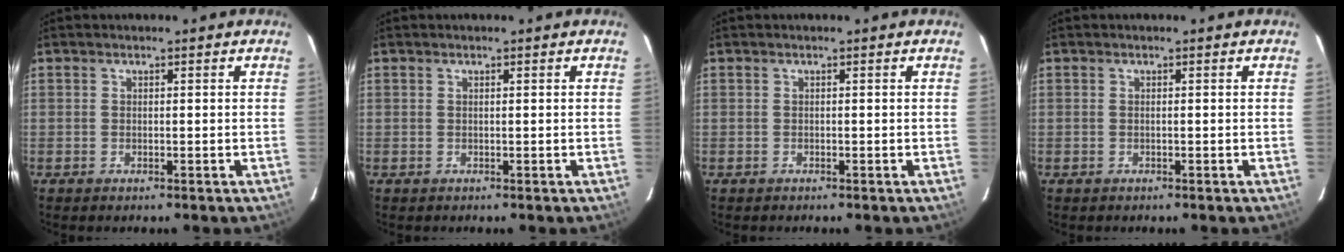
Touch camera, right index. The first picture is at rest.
{"total": 0.0}
{"total": 0.0}
{"total": 0.0}